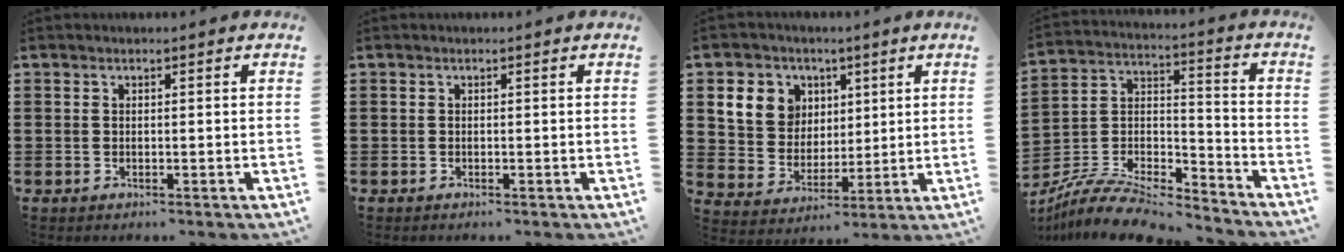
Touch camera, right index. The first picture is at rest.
{"total": 0.0}
{"total": 8.2, "force": [3.5, 7.2, 2.0], "torque": [-0.072, 0.010, 0.069]}
{"total": 9.2, "force": [-8.5, 1.9, 3.0], "torque": [-0.056, 0.016, -0.168]}